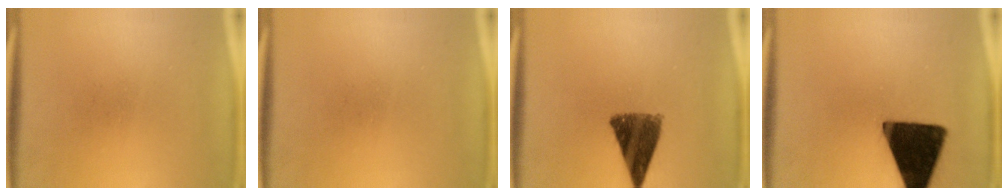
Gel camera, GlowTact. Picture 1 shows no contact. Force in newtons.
{"total": 0.0}
{"total": 9.6}
{"total": 18.3}